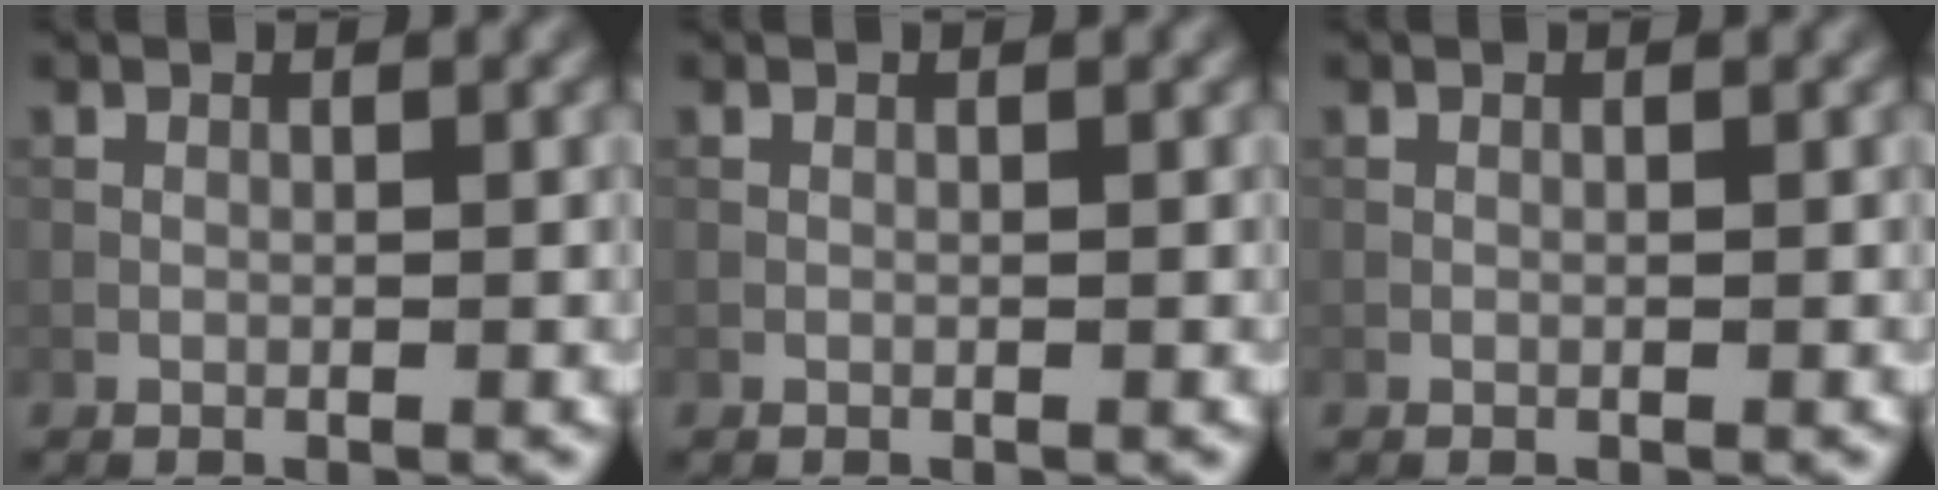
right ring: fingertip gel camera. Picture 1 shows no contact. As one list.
[{"total": 0.0}, {"total": 0.0}]